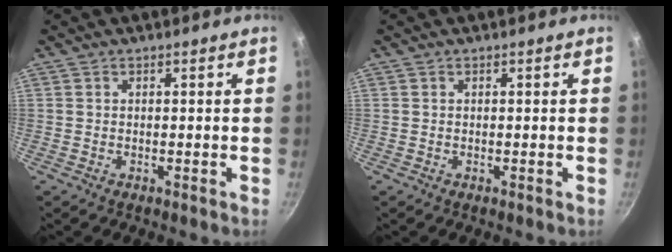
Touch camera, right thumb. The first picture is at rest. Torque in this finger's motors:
{"motor_torque": [-0.04, -0.06, 0.09, -0.20, 0.05]}